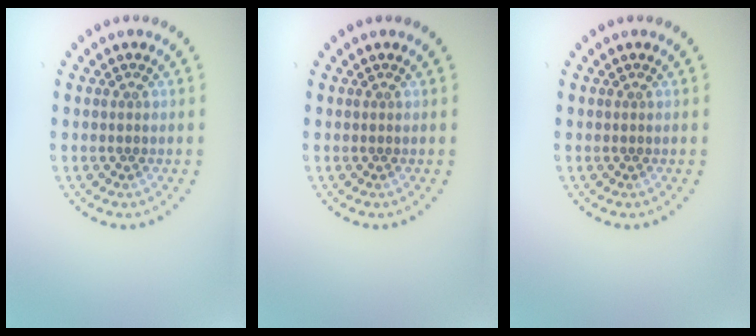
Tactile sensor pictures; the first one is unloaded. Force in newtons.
{"total": 0.0}
{"total": 0.0}